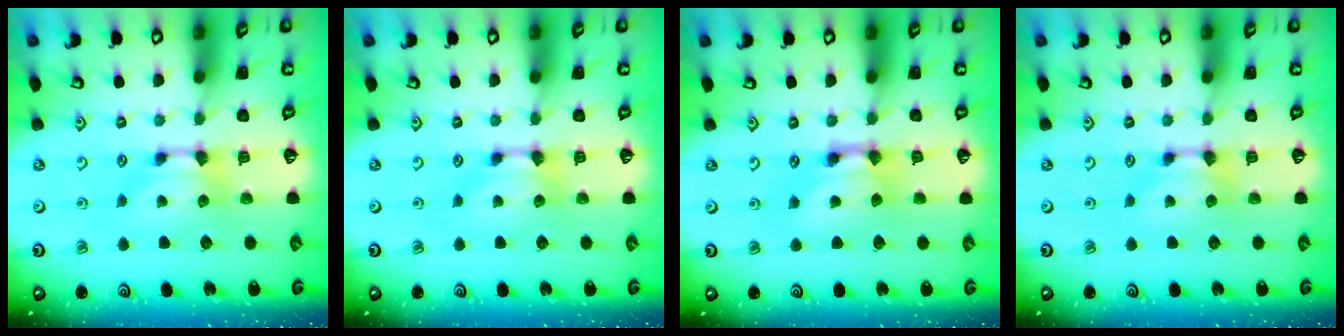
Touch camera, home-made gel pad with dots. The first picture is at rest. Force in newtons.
{"total": 0.0}
{"total": 2.6, "press": 2.6, "slide": 0.2}
{"total": 0.0}